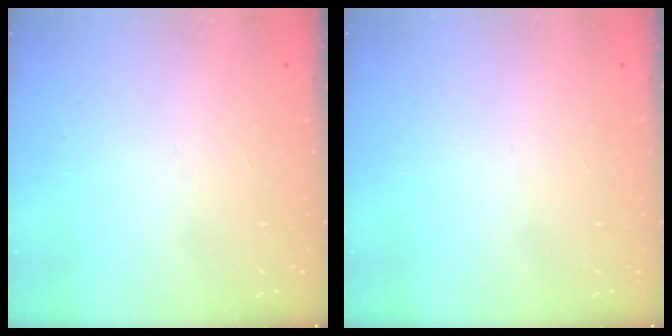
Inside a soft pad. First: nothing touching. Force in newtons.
{"total": 0.0}